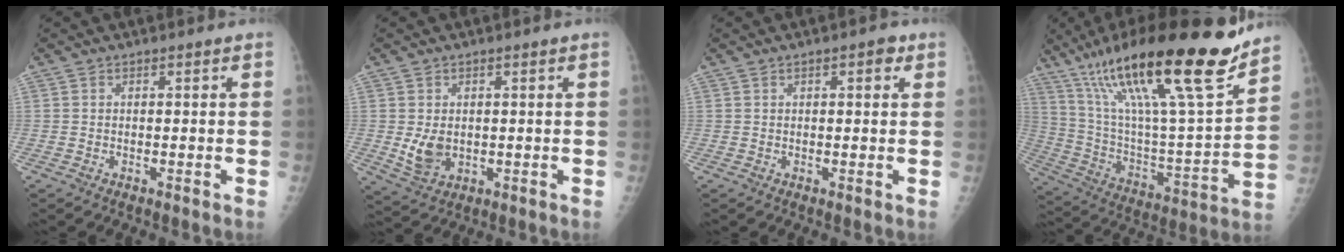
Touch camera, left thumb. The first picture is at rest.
{"total": 5.2, "force": [0.0, 3.8, 3.6], "torque": [-0.053, -0.011, 0.015]}
{"total": 2.5, "force": [1.1, 1.0, 2.0], "torque": [-0.020, 0.001, 0.012]}
{"total": 29.8, "force": [19.6, 4.6, 21.9], "torque": [-0.360, -0.051, 0.342]}